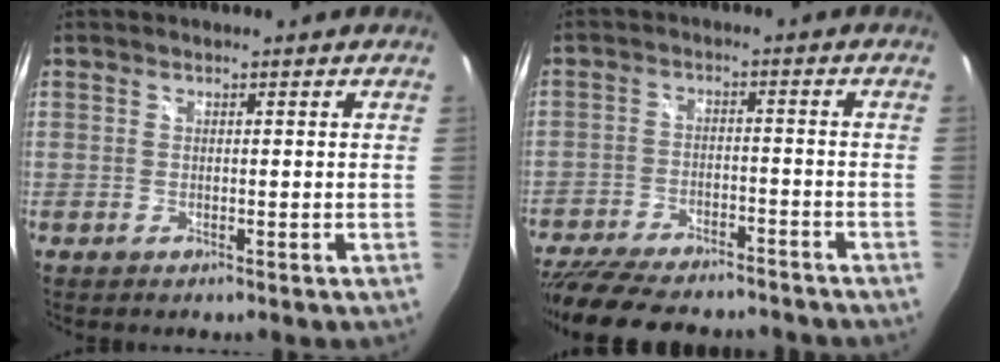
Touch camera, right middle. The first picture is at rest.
{"total": 19.5, "force": [-16.3, 5.9, 8.9], "torque": [-0.191, -0.028, -0.241]}